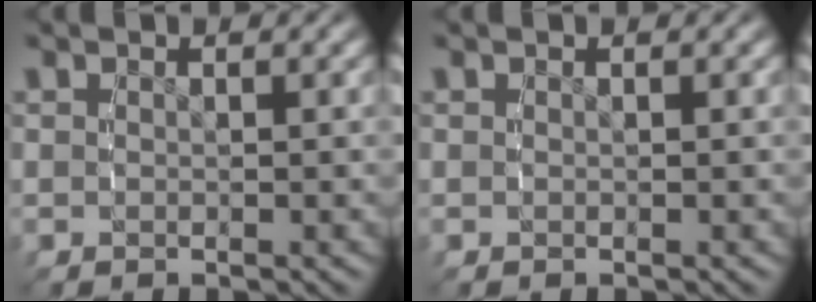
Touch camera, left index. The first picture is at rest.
{"total": 0.0}